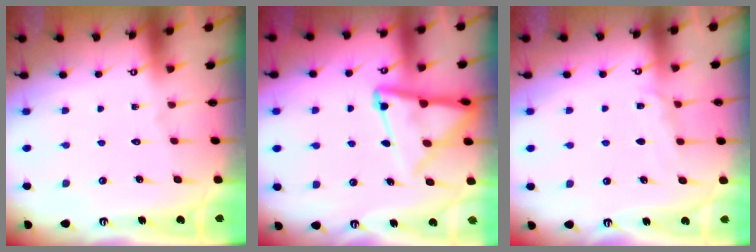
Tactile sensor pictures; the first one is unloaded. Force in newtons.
{"total": 11.3, "press": 11.2, "slide": 1.2}
{"total": 5.7, "press": 5.7, "slide": 0.6}